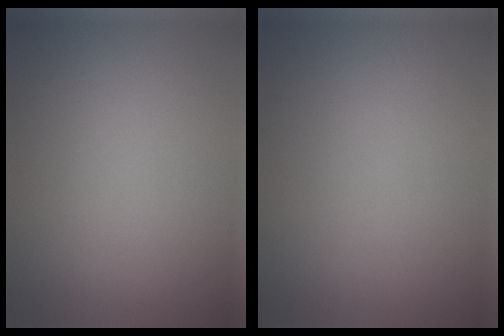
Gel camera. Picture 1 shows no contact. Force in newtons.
{"total": 0.0}